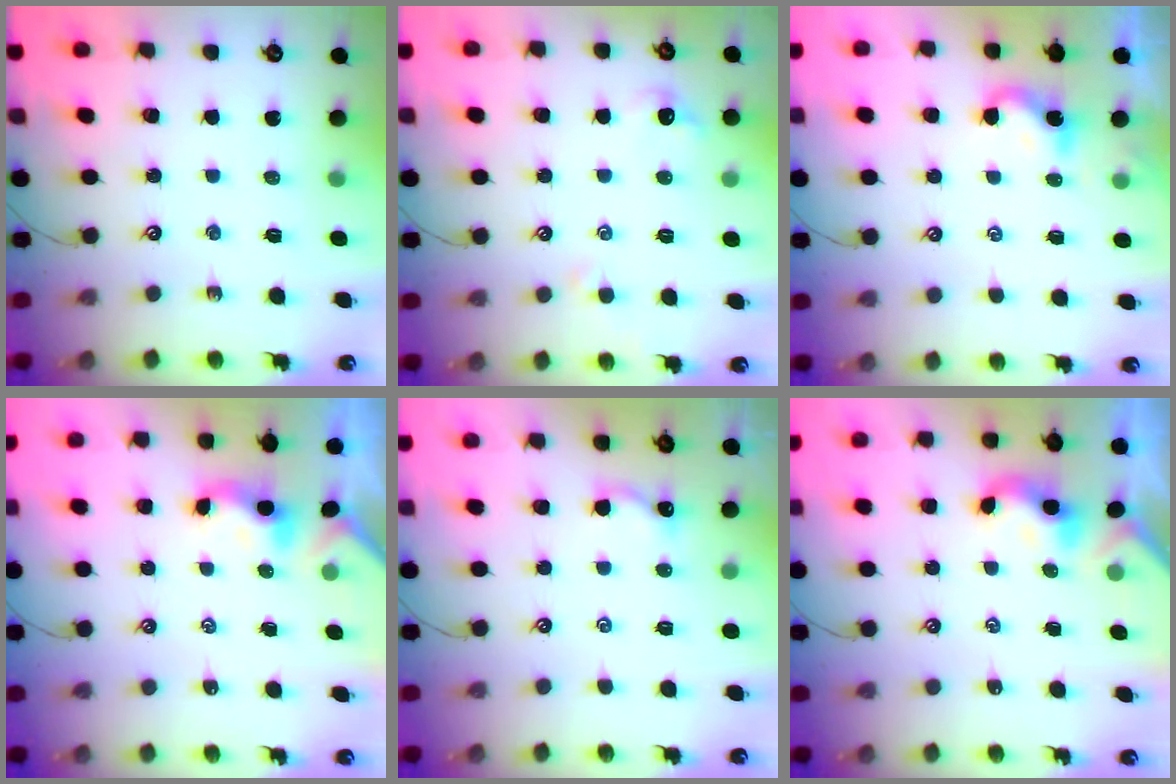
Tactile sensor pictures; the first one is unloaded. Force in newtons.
{"total": 1.0, "press": 0.5, "slide": 0.8}
{"total": 1.3, "press": 1.3, "slide": 0.3}
{"total": 1.1, "press": 1.0, "slide": 0.4}
{"total": 1.4, "press": 1.4, "slide": 0.2}
{"total": 2.4, "press": 2.4, "slide": 0.2}